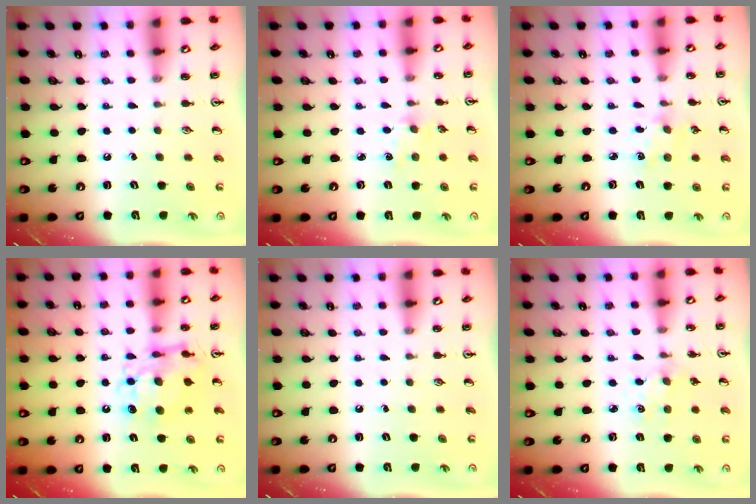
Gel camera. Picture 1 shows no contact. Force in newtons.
{"total": 2.5, "press": 2.4, "slide": 0.3}
{"total": 2.0, "press": 2.0, "slide": 0.5}
{"total": 10.2, "press": 10.2, "slide": 1.0}
{"total": 0.0}
{"total": 2.5, "press": 2.5, "slide": 0.5}